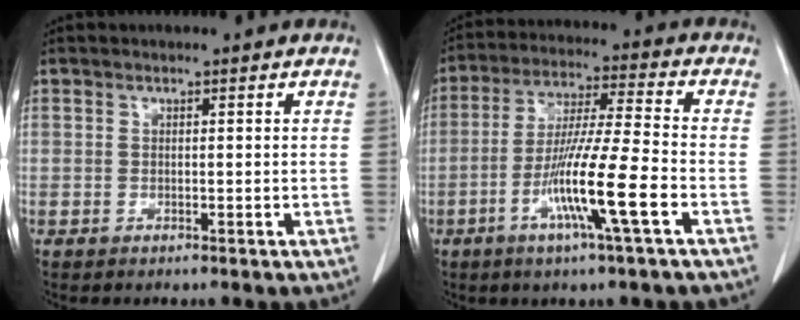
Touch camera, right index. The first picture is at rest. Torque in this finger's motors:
{"motor_torque": [1.47, -0.67, 0.76, 0.21]}